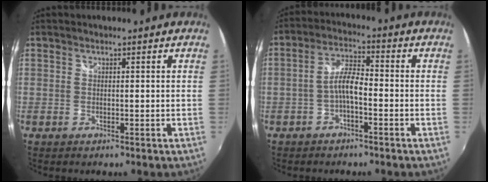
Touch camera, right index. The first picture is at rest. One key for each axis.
{"total": 4.9, "fx": -2.1, "fy": 1.4, "fz": 4.3, "tx": -0.088, "ty": 0.014, "tz": -0.040}